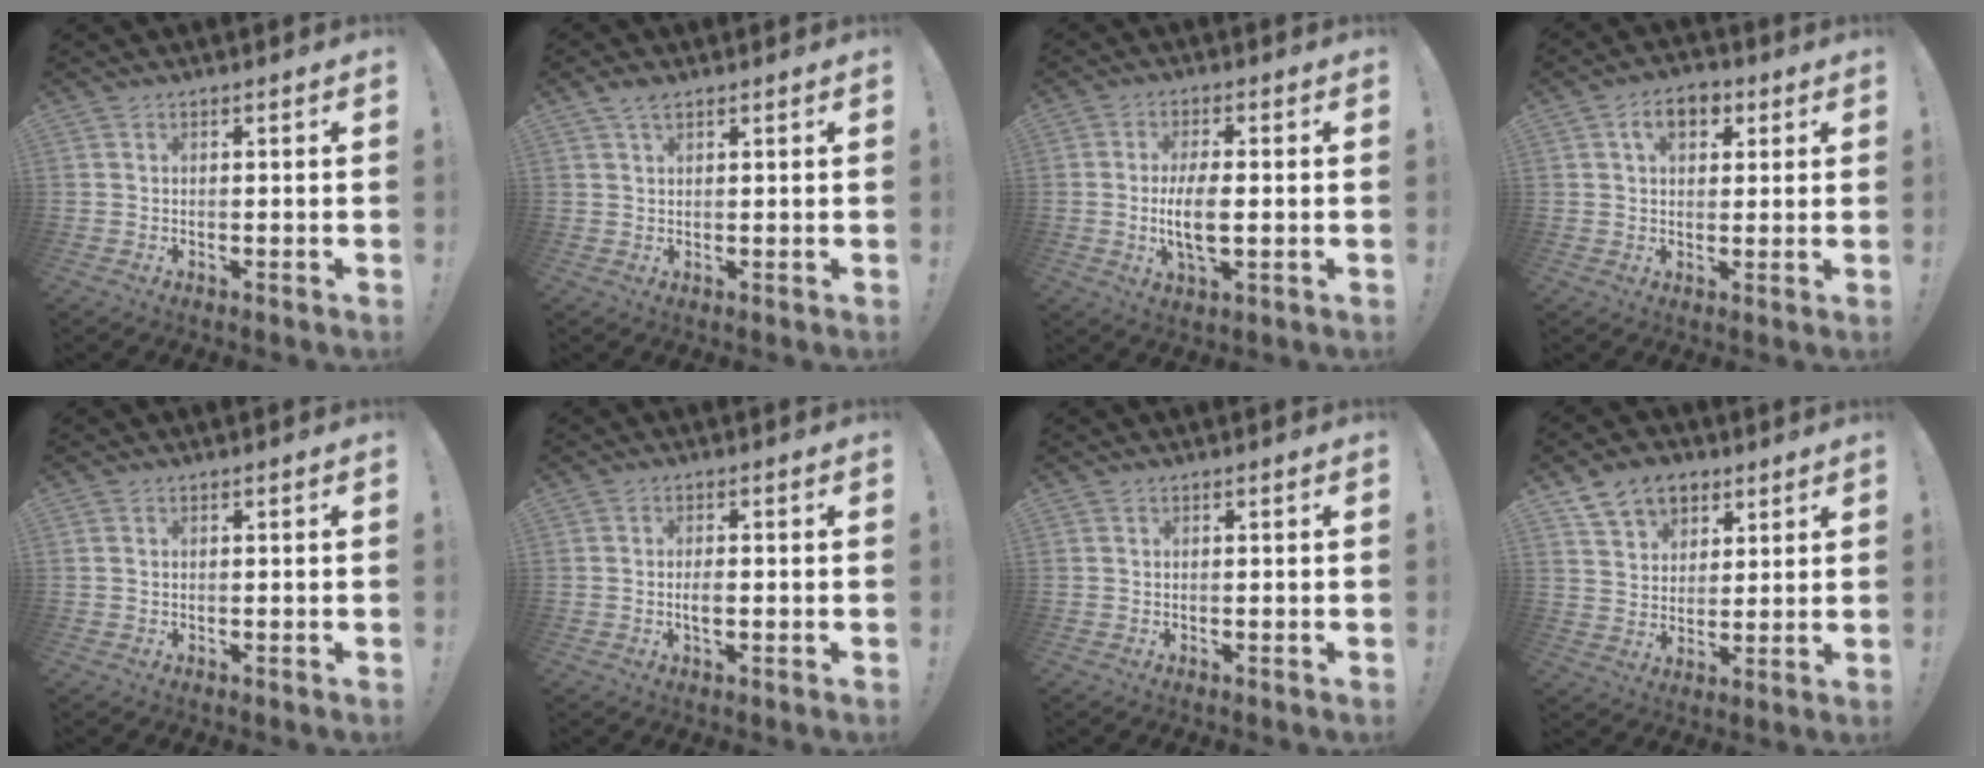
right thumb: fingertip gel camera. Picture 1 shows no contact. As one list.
[{"total": 3.0, "force": [2.1, 1.1, 1.9], "torque": [-0.036, -0.005, 0.038]}, {"total": 8.6, "force": [-0.7, 3.1, 8.1], "torque": [-0.161, -0.014, -0.018]}, {"total": 7.8, "force": [2.9, 5.1, 5.1], "torque": [-0.069, 0.004, 0.051]}, {"total": 0.0}, {"total": 2.9, "force": [-0.7, 1.0, 2.6], "torque": [-0.050, -0.001, -0.015]}, {"total": 0.0}, {"total": 10.8, "force": [6.4, 7.8, 4.0], "torque": [-0.063, -0.029, 0.125]}]